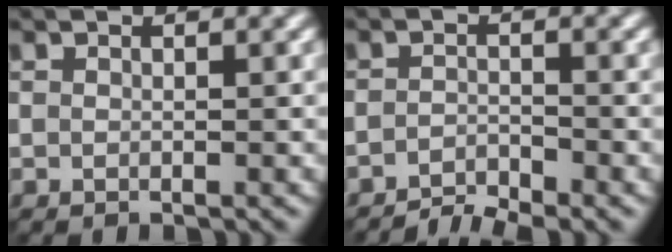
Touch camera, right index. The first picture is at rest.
{"total": 2.4, "force": [-2.3, 0.4, 0.8], "torque": [-0.012, 0.001, -0.044]}